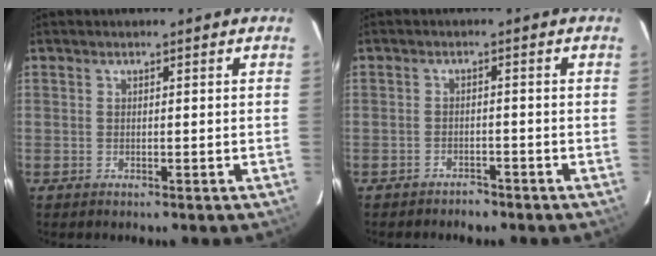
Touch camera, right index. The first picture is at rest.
{"total": 2.0, "force": [-1.7, 0.9, 0.3], "torque": [-0.009, 0.000, -0.023]}